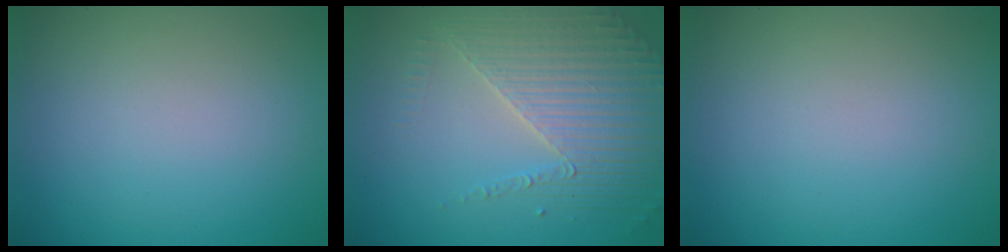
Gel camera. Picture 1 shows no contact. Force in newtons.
{"total": 4.0, "press": 3.8, "slide": 1.2}
{"total": 0.0}